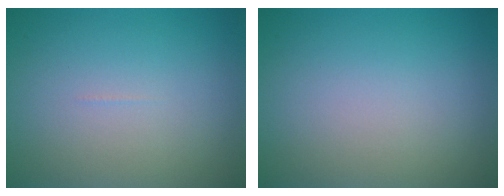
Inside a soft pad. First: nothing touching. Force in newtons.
{"total": 0.0}